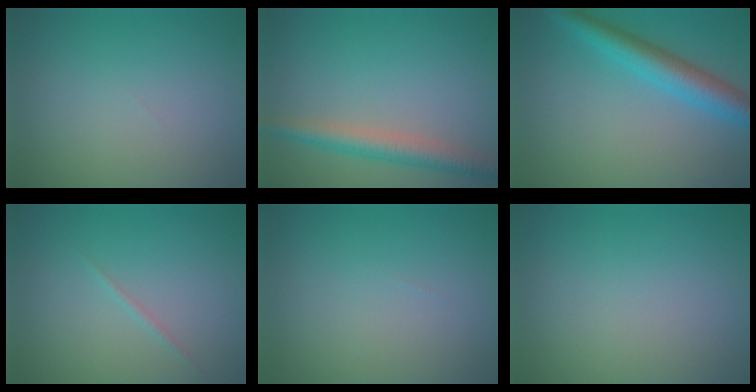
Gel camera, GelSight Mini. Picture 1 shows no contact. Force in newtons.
{"total": 3.5, "press": 3.5, "slide": 0.1}
{"total": 4.5, "press": 4.5, "slide": 0.2}
{"total": 0.5, "press": 0.5, "slide": 0.0}
{"total": 0.0}
{"total": 0.0}